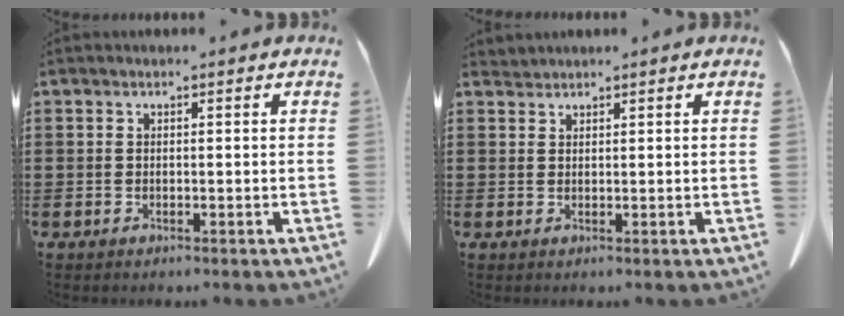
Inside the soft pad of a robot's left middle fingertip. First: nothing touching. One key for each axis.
{"total": 1.0, "fx": 1.0, "fy": 0.1, "fz": -0.1, "tx": -0.001, "ty": -0.001, "tz": 0.019}